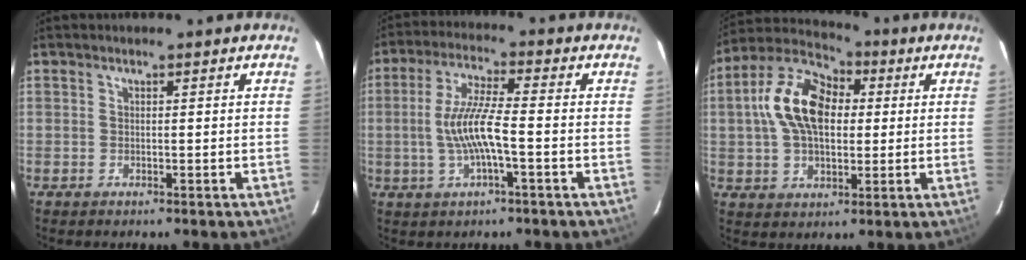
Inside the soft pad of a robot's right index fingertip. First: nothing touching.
{"total": 9.0, "force": [-1.9, 1.1, 8.7], "torque": [-0.177, 0.001, -0.032]}
{"total": 15.1, "force": [2.1, 9.3, 11.7], "torque": [-0.229, 0.029, 0.030]}